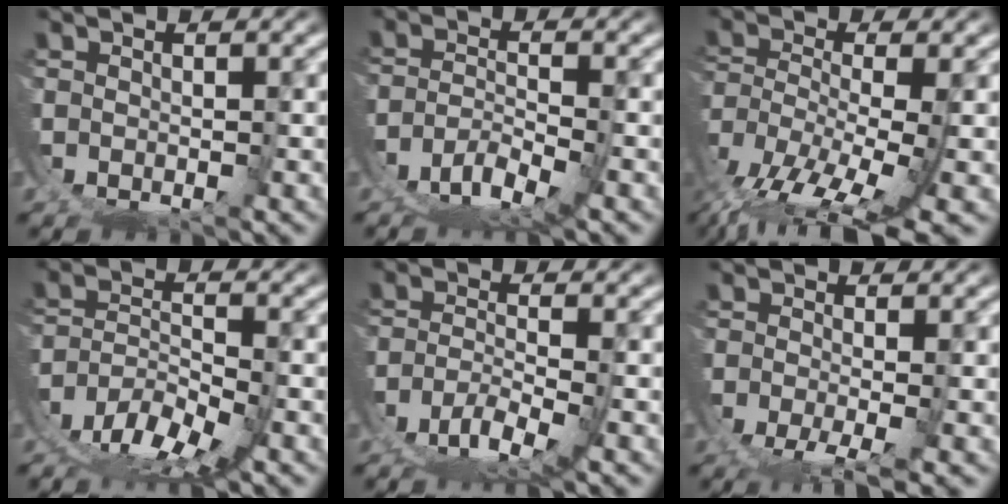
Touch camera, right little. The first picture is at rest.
{"total": 5.3, "force": [-3.4, 2.3, 3.4], "torque": [-0.044, -0.011, -0.055]}
{"total": 9.3, "force": [-4.6, 4.0, 7.1], "torque": [-0.151, -0.058, -0.048]}
{"total": 6.8, "force": [-3.0, 4.2, 4.3], "torque": [-0.071, -0.016, -0.059]}
{"total": 4.4, "force": [-2.7, 0.8, 3.5], "torque": [-0.046, -0.012, -0.038]}
{"total": 3.6, "force": [-2.3, -0.4, 2.7], "torque": [-0.032, -0.012, -0.033]}